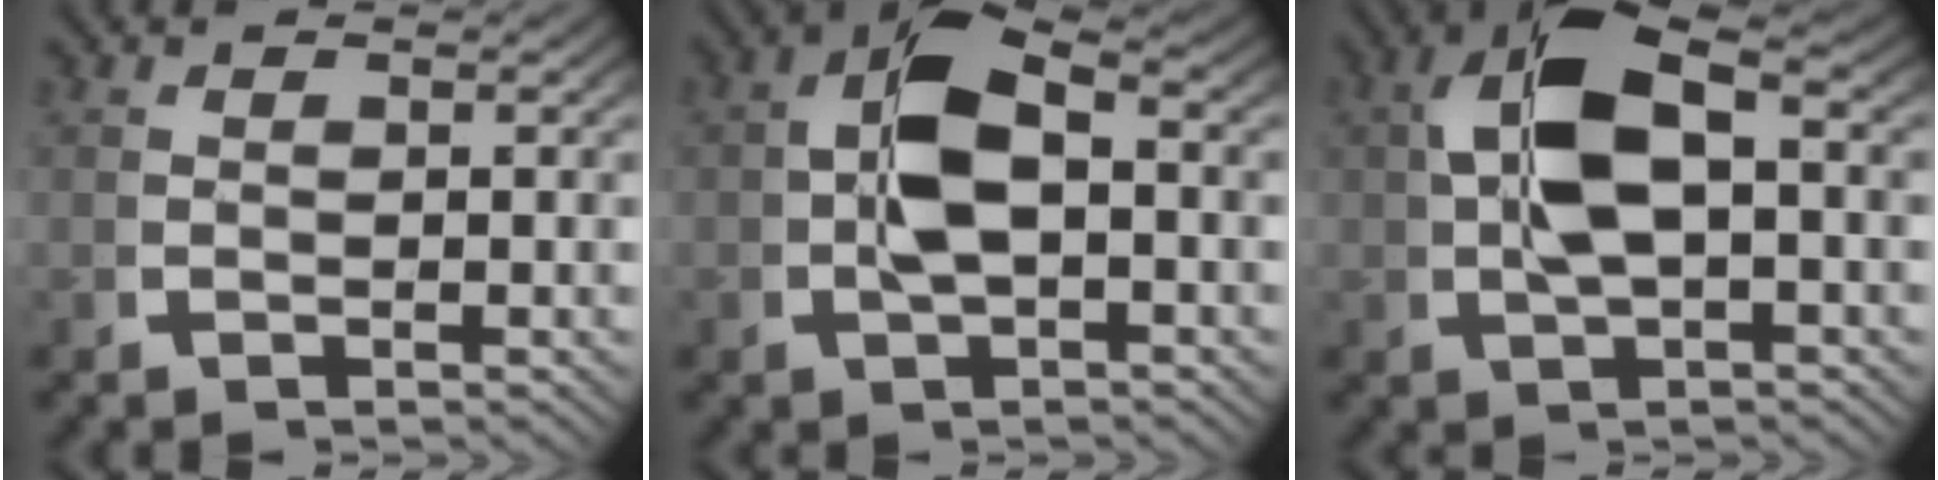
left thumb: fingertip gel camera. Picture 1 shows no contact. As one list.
[{"total": 7.6, "force": [-0.2, 4.5, 6.0], "torque": [-0.122, -0.012, 0.000]}, {"total": 9.7, "force": [0.8, 5.3, 8.1], "torque": [-0.160, -0.012, 0.021]}]